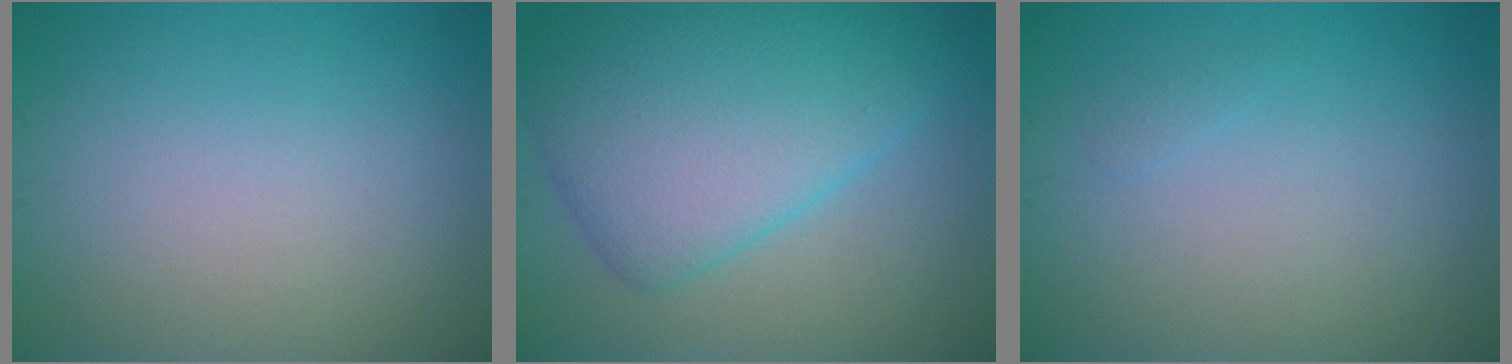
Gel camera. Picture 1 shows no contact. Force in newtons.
{"total": 9.3, "press": 9.3, "slide": 0.3}
{"total": 0.5, "press": 0.5, "slide": 0.1}